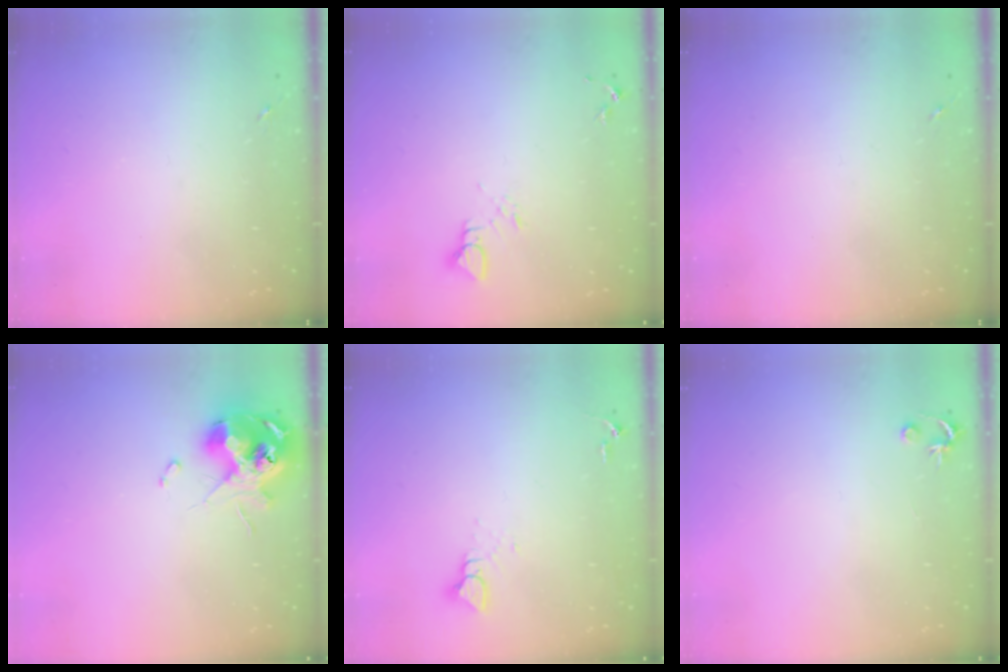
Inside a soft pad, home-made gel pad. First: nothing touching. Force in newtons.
{"total": 3.4, "press": 3.4, "slide": 0.2}
{"total": 0.0}
{"total": 12.0, "press": 11.8, "slide": 1.6}
{"total": 3.9, "press": 3.9, "slide": 0.4}
{"total": 2.5, "press": 2.5, "slide": 0.2}